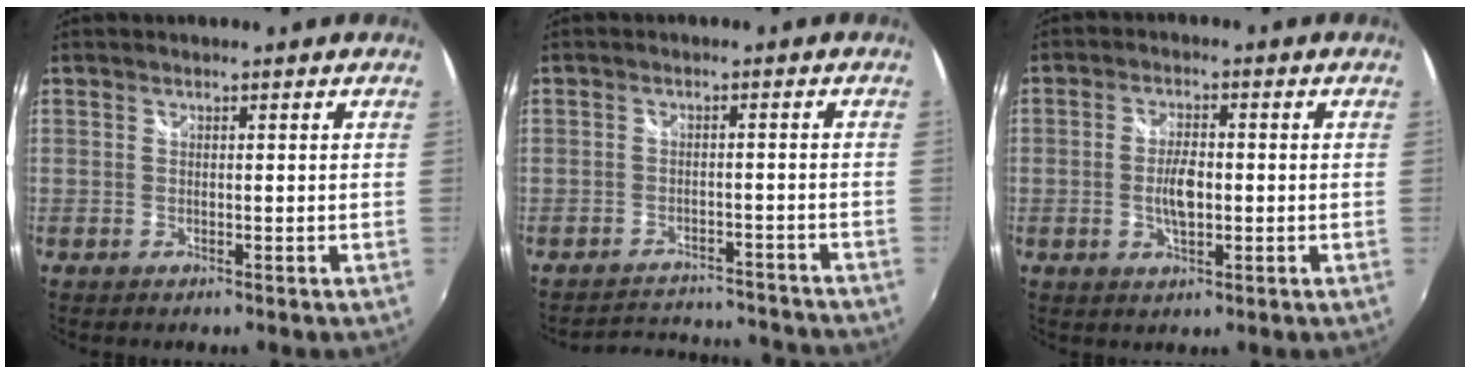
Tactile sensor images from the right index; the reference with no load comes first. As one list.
[{"total": 12.0, "force": [-11.2, 3.9, 2.2], "torque": [-0.050, 0.031, -0.138]}, {"total": 4.9, "force": [-0.7, 2.1, 4.3], "torque": [-0.085, 0.001, -0.013]}]